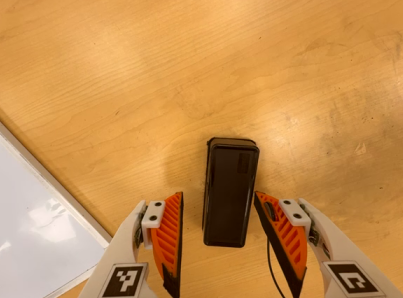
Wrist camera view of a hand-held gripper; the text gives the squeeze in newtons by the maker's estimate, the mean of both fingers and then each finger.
{"total": 0.0}